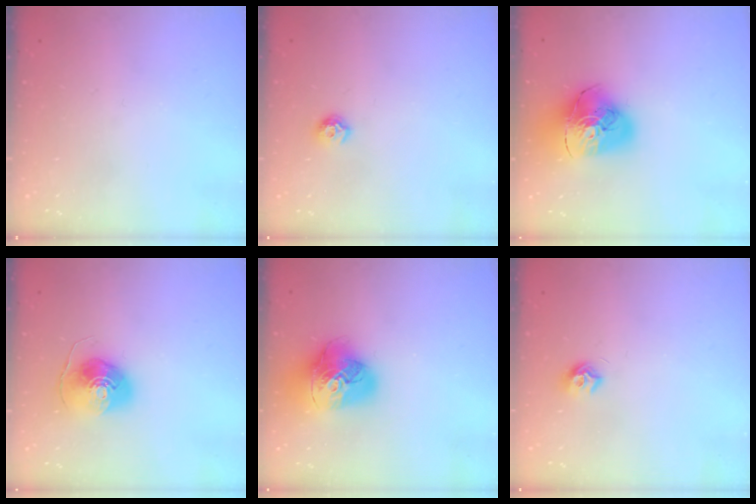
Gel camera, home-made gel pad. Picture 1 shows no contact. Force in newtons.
{"total": 6.4, "press": 6.3, "slide": 0.9}
{"total": 18.7, "press": 18.6, "slide": 2.1}
{"total": 8.9, "press": 8.9, "slide": 0.8}
{"total": 18.2, "press": 18.0, "slide": 2.2}
{"total": 7.9, "press": 7.9, "slide": 0.6}